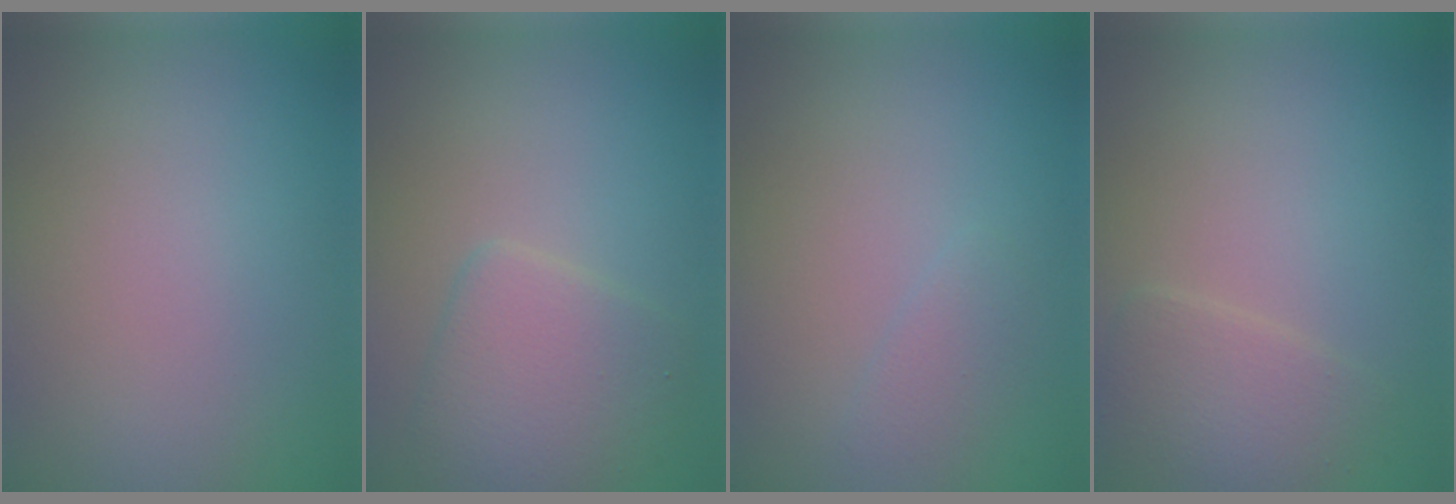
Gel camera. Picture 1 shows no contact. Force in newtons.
{"total": 4.0, "press": 4.0, "slide": 0.2}
{"total": 1.1, "press": 1.1, "slide": 0.1}
{"total": 2.4, "press": 2.4, "slide": 0.0}